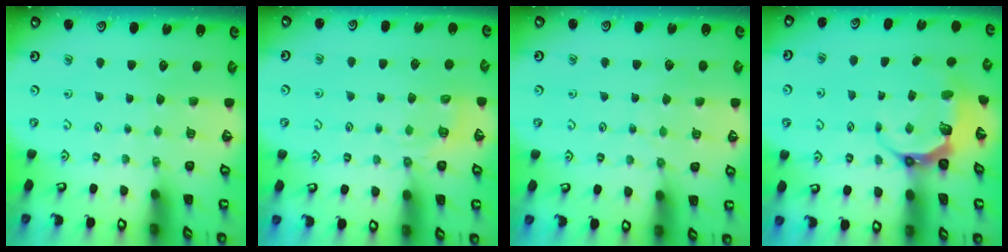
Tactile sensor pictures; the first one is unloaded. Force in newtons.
{"total": 3.6, "press": 3.1, "slide": 1.8}
{"total": 4.6, "press": 4.6, "slide": 0.5}
{"total": 6.8, "press": 5.6, "slide": 3.9}